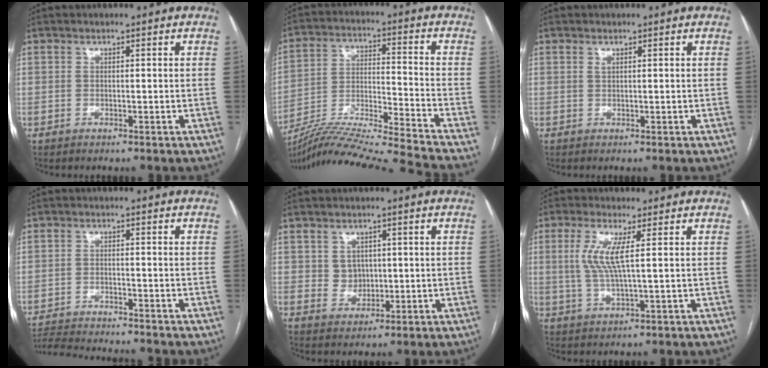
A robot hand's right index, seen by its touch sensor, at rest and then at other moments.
{"total": 21.6, "force": [-19.5, -2.8, 8.9], "torque": [-0.164, -0.030, -0.325]}
{"total": 0.5, "force": [0.4, 0.1, 0.3], "torque": [-0.009, -0.001, 0.008]}
{"total": 11.0, "force": [-10.4, 0.3, 3.6], "torque": [-0.053, -0.004, -0.160]}
{"total": 3.5, "force": [0.8, 3.2, 1.2], "torque": [-0.016, 0.007, 0.019]}
{"total": 6.2, "force": [1.5, 0.4, 6.0], "torque": [-0.137, 0.000, 0.032]}